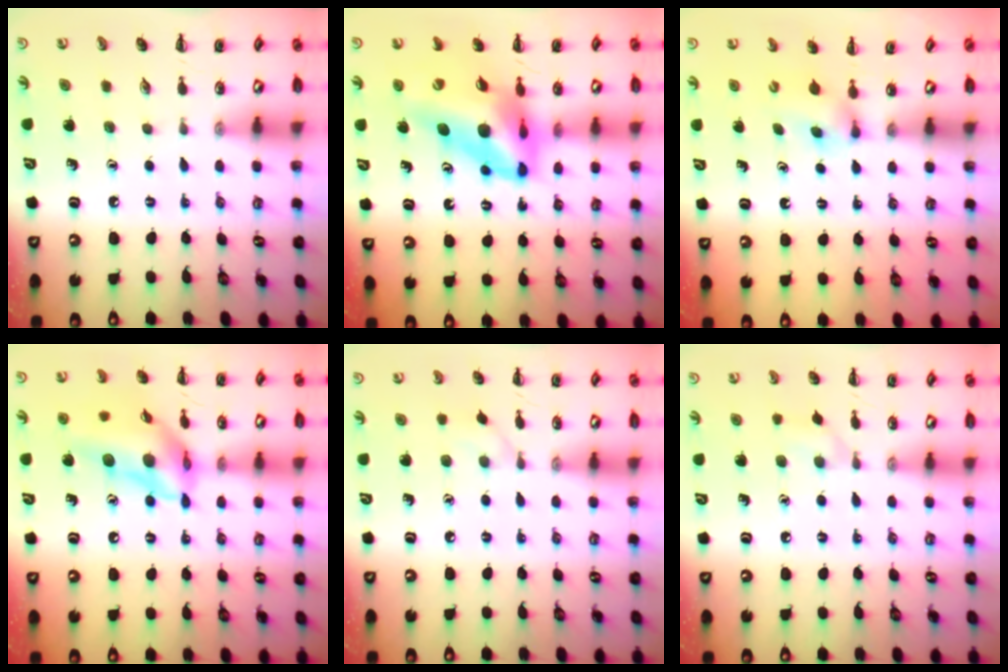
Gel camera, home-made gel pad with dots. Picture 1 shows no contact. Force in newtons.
{"total": 14.9, "press": 14.2, "slide": 4.6}
{"total": 3.6, "press": 3.4, "slide": 1.1}
{"total": 18.2, "press": 17.8, "slide": 4.0}
{"total": 3.1, "press": 2.9, "slide": 1.2}
{"total": 6.0, "press": 5.6, "slide": 2.0}